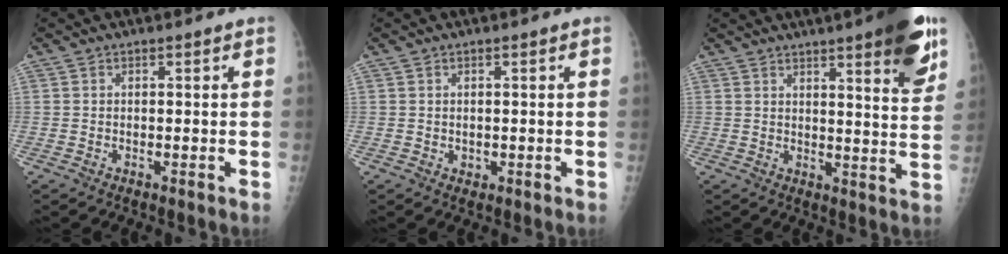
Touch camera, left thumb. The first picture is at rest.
{"total": 0.9, "force": [0.1, 0.8, 0.4], "torque": [-0.006, -0.001, 0.005]}
{"total": 13.9, "force": [8.1, 2.5, 11.0], "torque": [-0.123, -0.038, 0.101]}